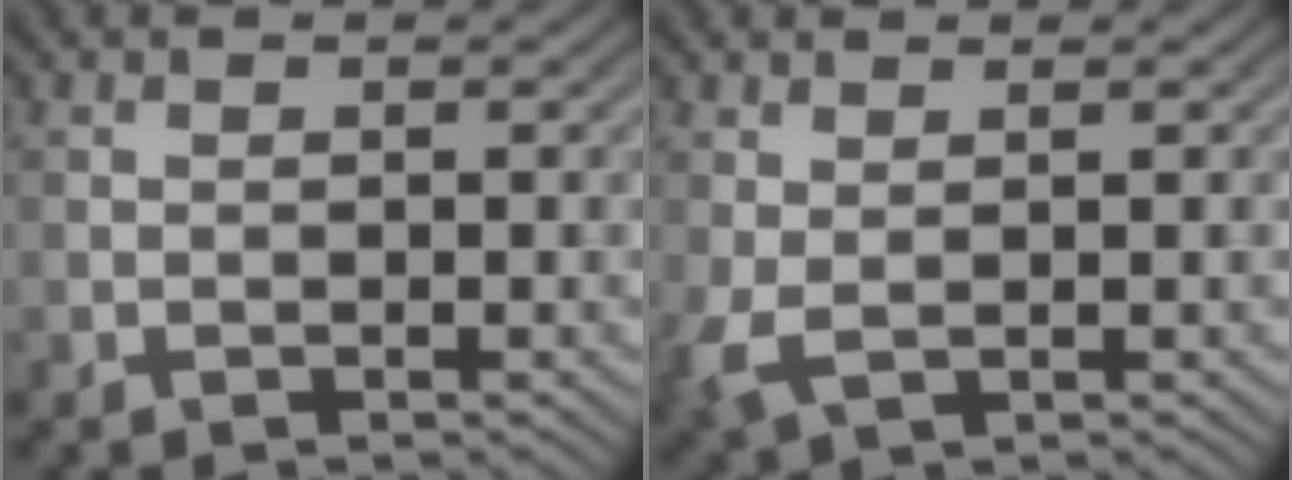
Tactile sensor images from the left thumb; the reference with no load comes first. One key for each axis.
{"total": 2.6, "fx": 0.6, "fy": 1.1, "fz": 2.2, "tx": -0.066, "ty": -0.002, "tz": 0.012}